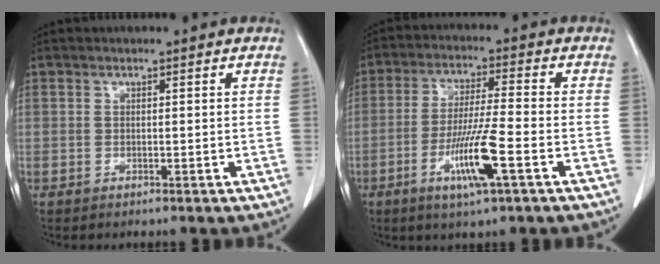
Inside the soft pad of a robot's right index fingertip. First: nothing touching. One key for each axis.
{"total": 9.8, "fx": -3.9, "fy": 0.0, "fz": 9.0, "tx": -0.172, "ty": -0.015, "tz": -0.073}